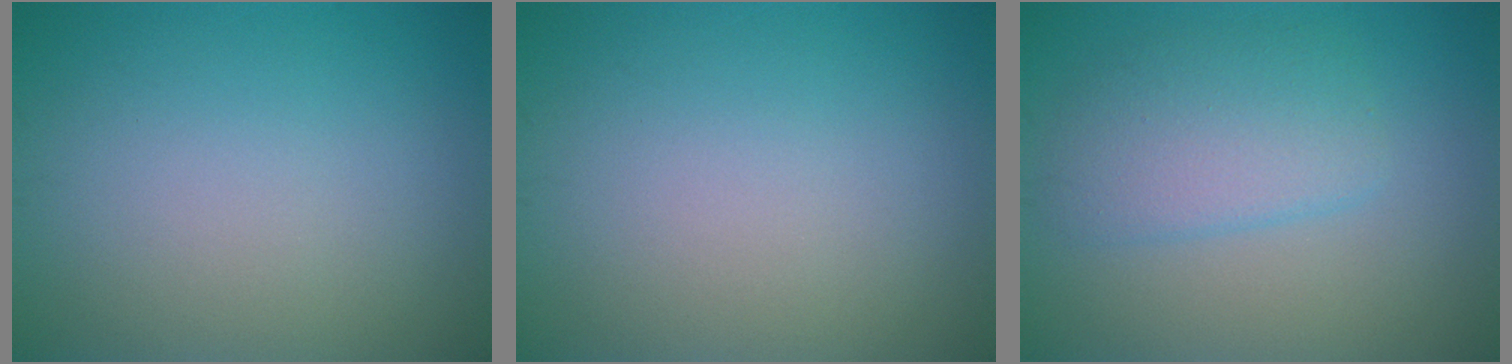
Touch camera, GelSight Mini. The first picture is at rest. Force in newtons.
{"total": 0.0}
{"total": 3.9, "press": 3.9, "slide": 0.1}